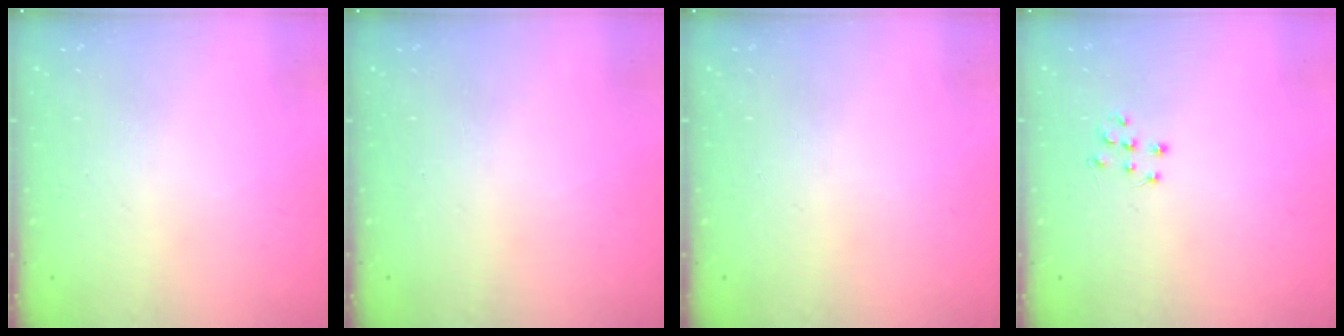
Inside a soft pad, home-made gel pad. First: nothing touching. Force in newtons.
{"total": 0.0}
{"total": 0.0}
{"total": 6.1, "press": 6.1, "slide": 0.4}